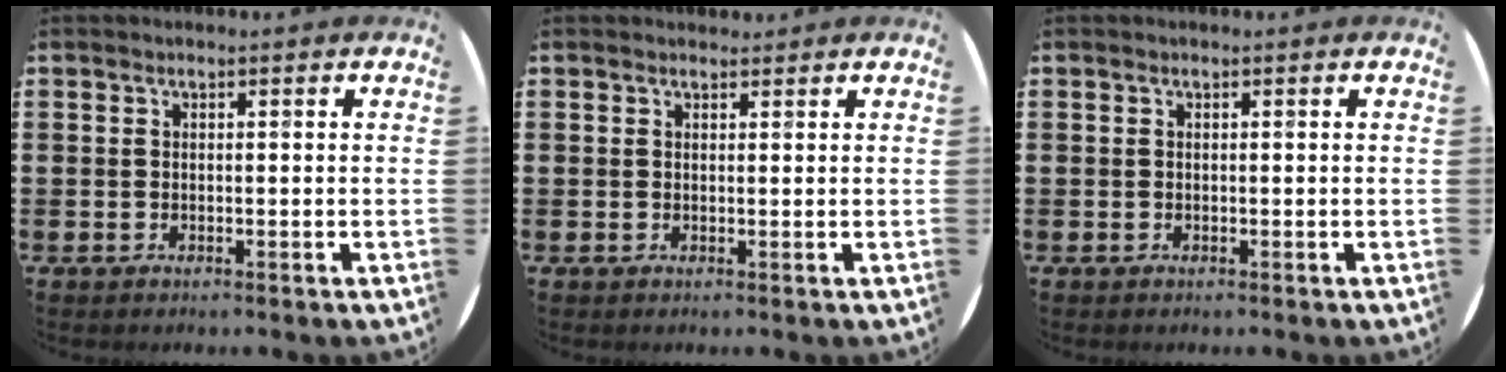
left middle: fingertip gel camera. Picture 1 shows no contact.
{"total": 0.7, "force": [0.7, 0.2, 0.0], "torque": [0.008, 0.000, 0.011]}
{"total": 0.0}